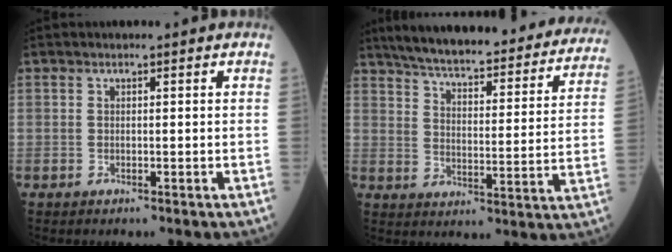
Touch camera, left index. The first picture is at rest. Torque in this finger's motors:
{"motor_torque": [0.94, -1.20, 0.13, 0.13]}